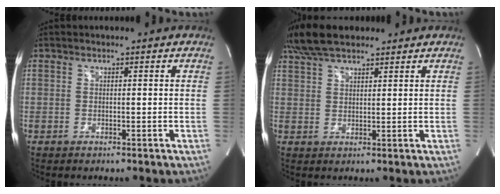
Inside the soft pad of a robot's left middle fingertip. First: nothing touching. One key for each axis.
{"total": 8.1, "fx": 6.6, "fy": 2.4, "fz": 4.1, "tx": -0.086, "ty": 0.030, "tz": 0.125}